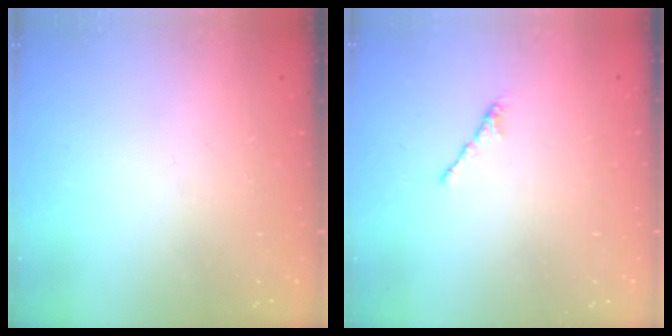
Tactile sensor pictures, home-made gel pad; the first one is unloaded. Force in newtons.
{"total": 1.7, "press": 1.6, "slide": 0.5}